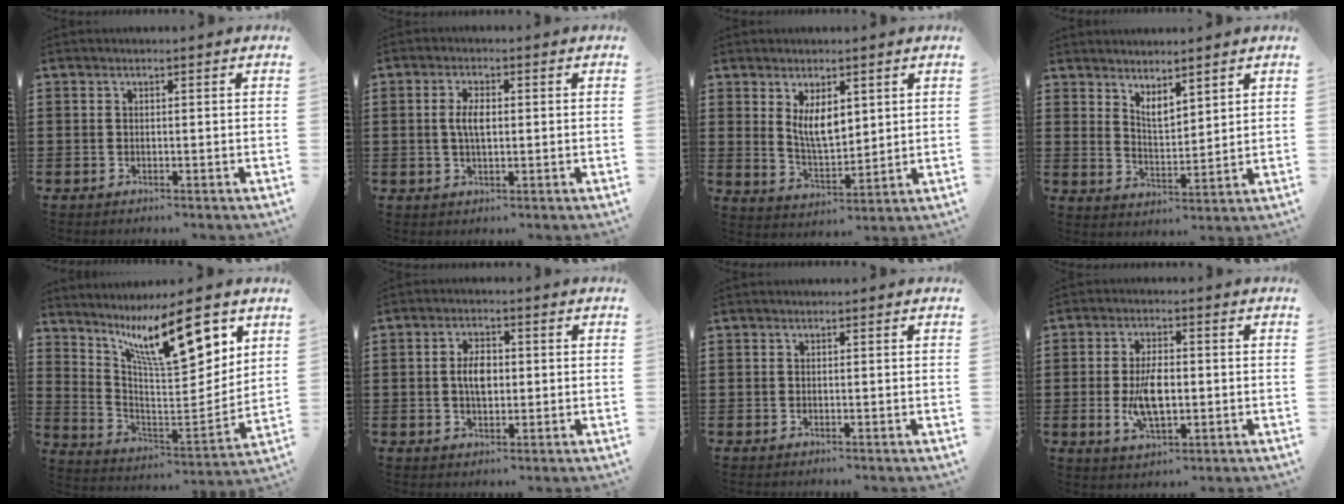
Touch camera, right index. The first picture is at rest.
{"total": 3.6, "force": [0.2, 1.4, 3.3], "torque": [-0.073, 0.002, -0.001]}
{"total": 5.6, "force": [2.3, 2.5, 4.4], "torque": [-0.085, -0.004, 0.040]}
{"total": 3.5, "force": [3.4, 0.6, 0.8], "torque": [-0.026, -0.009, 0.063]}
{"total": 13.2, "force": [8.1, 3.7, 9.7], "torque": [-0.172, -0.028, 0.137]}
{"total": 4.2, "force": [0.1, 2.3, 3.5], "torque": [-0.062, 0.006, -0.002]}
{"total": 0.0}
{"total": 7.0, "force": [-0.8, 3.3, 6.1], "torque": [-0.135, -0.004, -0.018]}